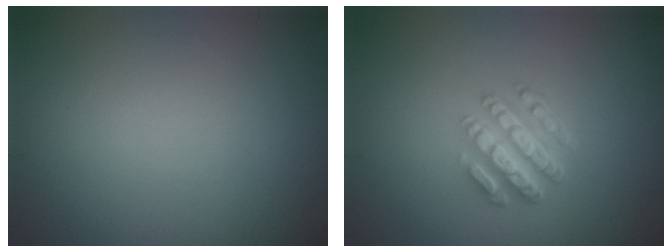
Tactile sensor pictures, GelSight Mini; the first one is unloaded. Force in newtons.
{"total": 4.8, "press": 3.6, "slide": 3.2}